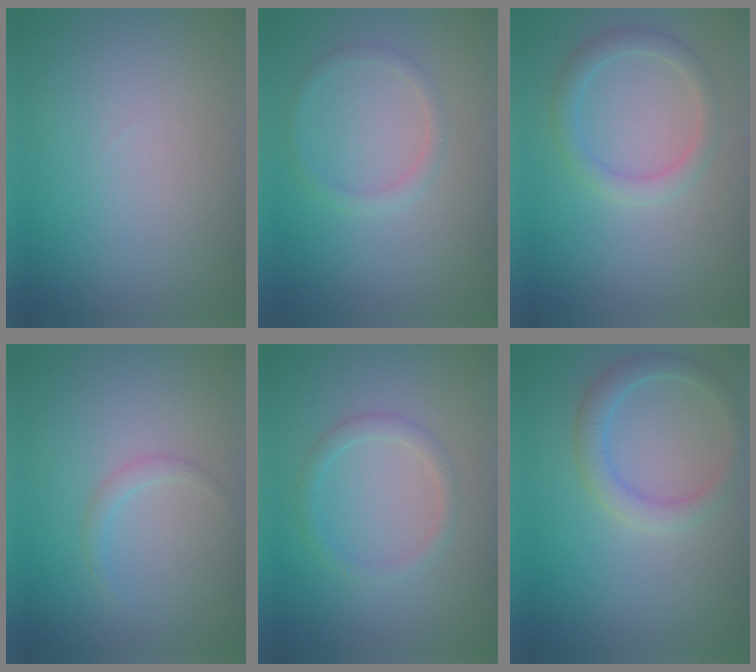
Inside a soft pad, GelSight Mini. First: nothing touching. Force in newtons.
{"total": 1.2, "press": 1.2, "slide": 0.0}
{"total": 2.2, "press": 2.2, "slide": 0.1}
{"total": 1.0, "press": 1.0, "slide": 0.0}
{"total": 1.6, "press": 1.6, "slide": 0.0}
{"total": 2.5, "press": 2.5, "slide": 0.0}